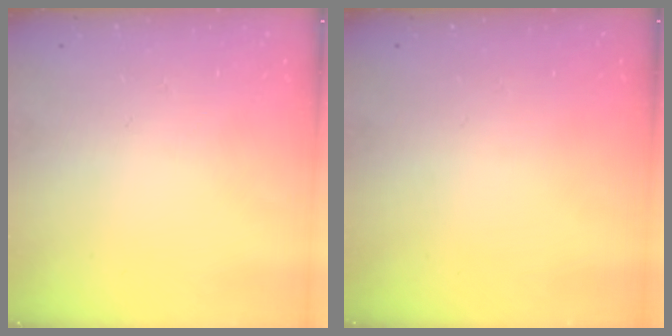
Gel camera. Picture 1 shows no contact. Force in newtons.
{"total": 0.0}